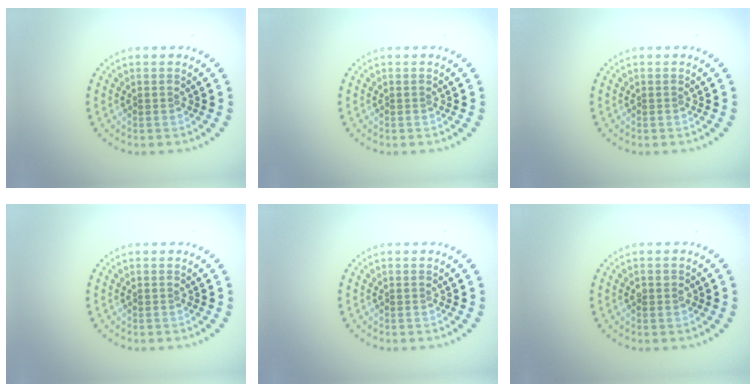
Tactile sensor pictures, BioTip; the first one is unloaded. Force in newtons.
{"total": 0.0}
{"total": 0.0}
{"total": 0.0}
{"total": 0.0}
{"total": 1.1, "press": 1.0, "slide": 0.3}